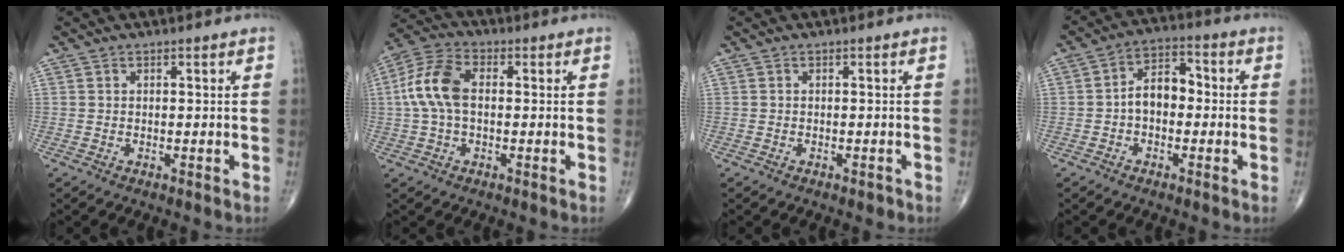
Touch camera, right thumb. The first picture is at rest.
{"total": 10.1, "force": [0.4, 5.9, 8.2], "torque": [-0.182, 0.026, 0.002]}
{"total": 0.7, "force": [-0.5, 0.4, 0.3], "torque": [-0.004, -0.001, -0.007]}
{"total": 7.4, "force": [-0.8, 4.9, 5.6], "torque": [-0.075, 0.030, -0.025]}